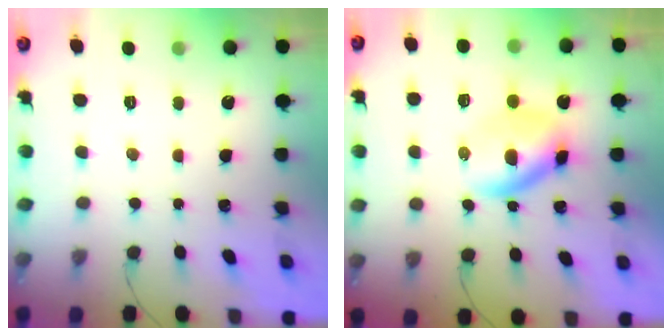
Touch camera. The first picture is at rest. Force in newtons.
{"total": 6.0, "press": 5.9, "slide": 1.1}